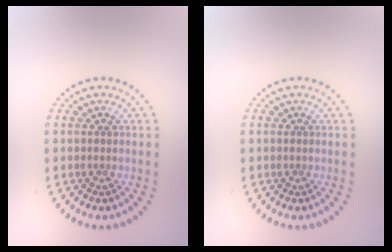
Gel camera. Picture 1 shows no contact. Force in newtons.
{"total": 0.0}